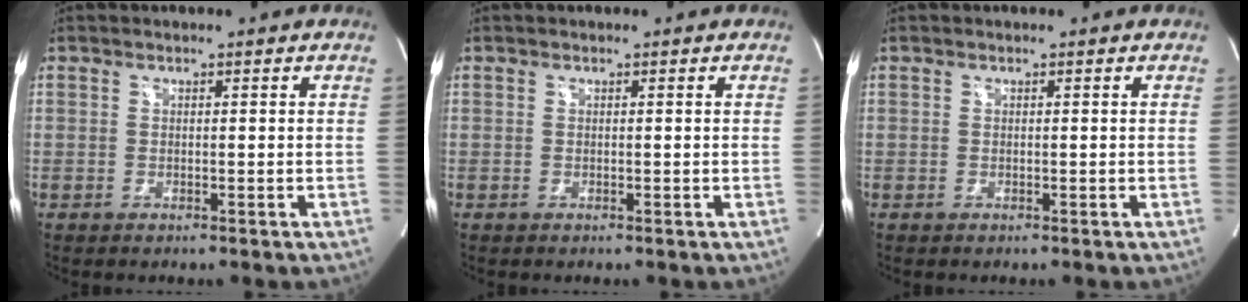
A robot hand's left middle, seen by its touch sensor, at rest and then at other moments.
{"total": 0.0}
{"total": 0.0}